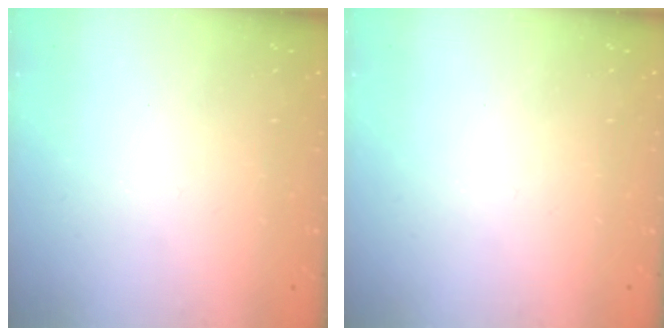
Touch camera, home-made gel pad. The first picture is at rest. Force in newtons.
{"total": 0.0}